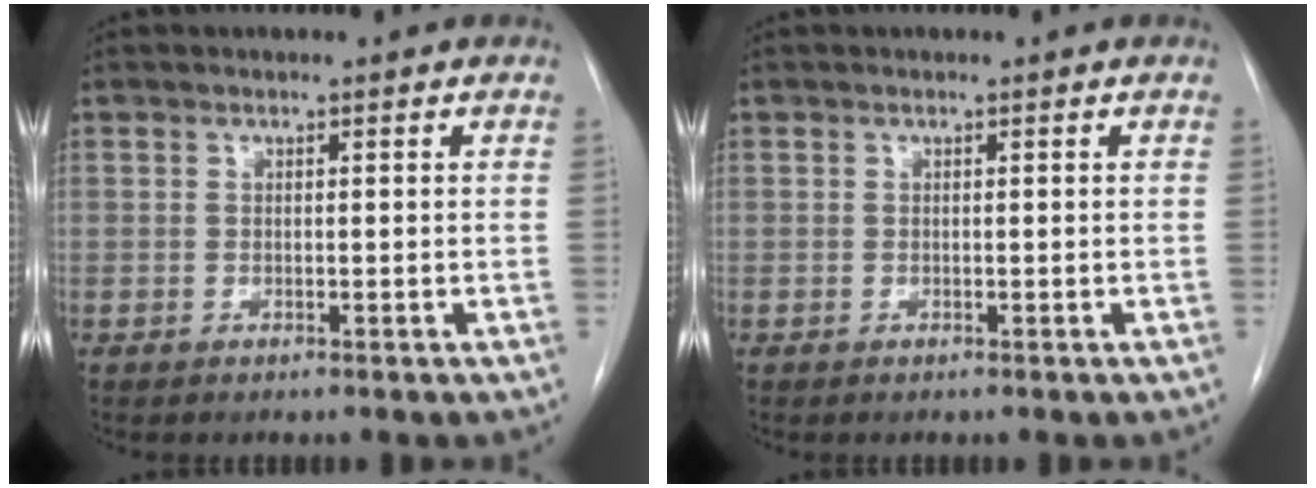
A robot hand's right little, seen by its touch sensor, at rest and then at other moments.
{"total": 0.0}